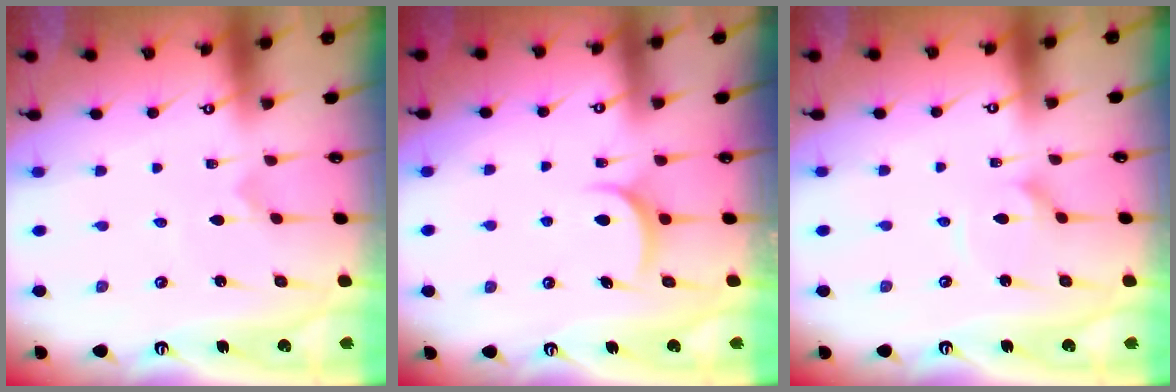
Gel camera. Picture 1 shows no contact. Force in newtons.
{"total": 6.2, "press": 6.2, "slide": 0.3}
{"total": 2.0, "press": 2.0, "slide": 0.3}